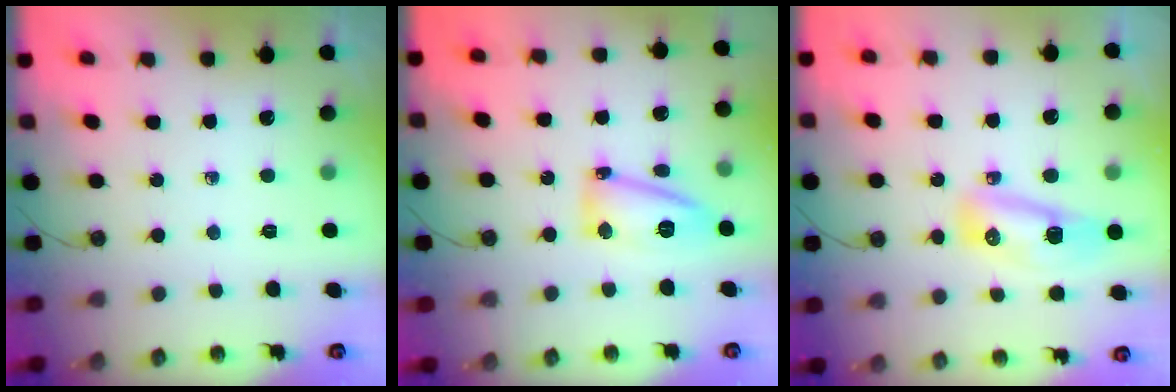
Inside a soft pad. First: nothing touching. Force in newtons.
{"total": 11.8, "press": 11.7, "slide": 0.9}
{"total": 10.3, "press": 10.0, "slide": 2.4}